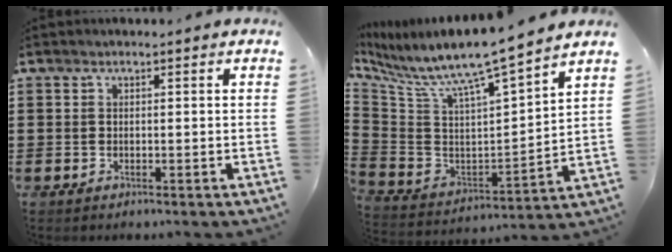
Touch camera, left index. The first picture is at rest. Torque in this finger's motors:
{"motor_torque": [2.14, 0.00, 0.53, 0.21]}